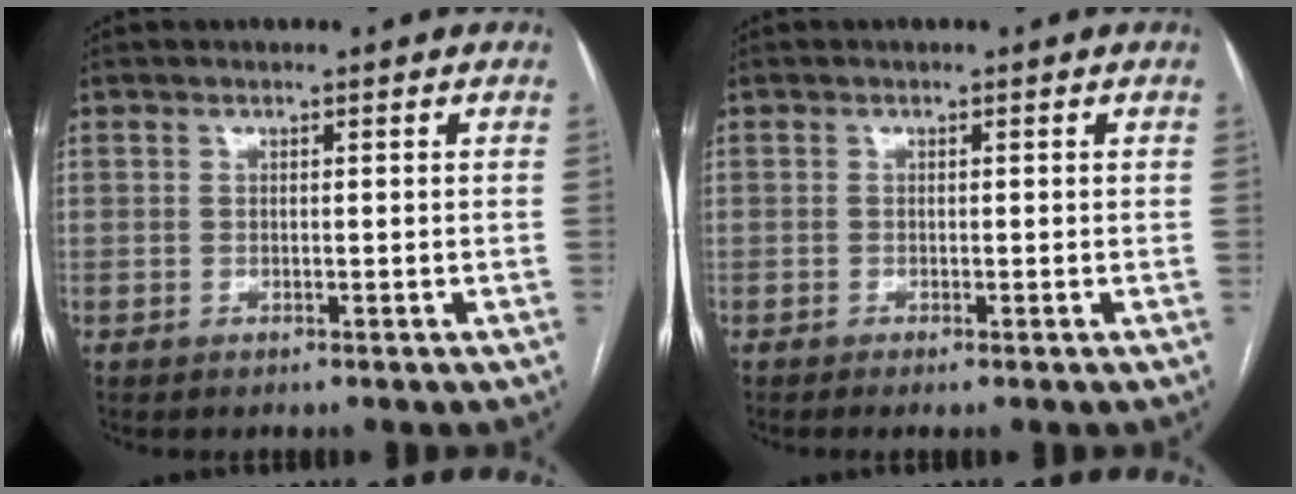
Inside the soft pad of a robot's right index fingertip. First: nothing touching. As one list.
[{"total": 0.7, "force": [-0.4, -0.1, 0.6], "torque": [-0.012, -0.001, -0.008]}]